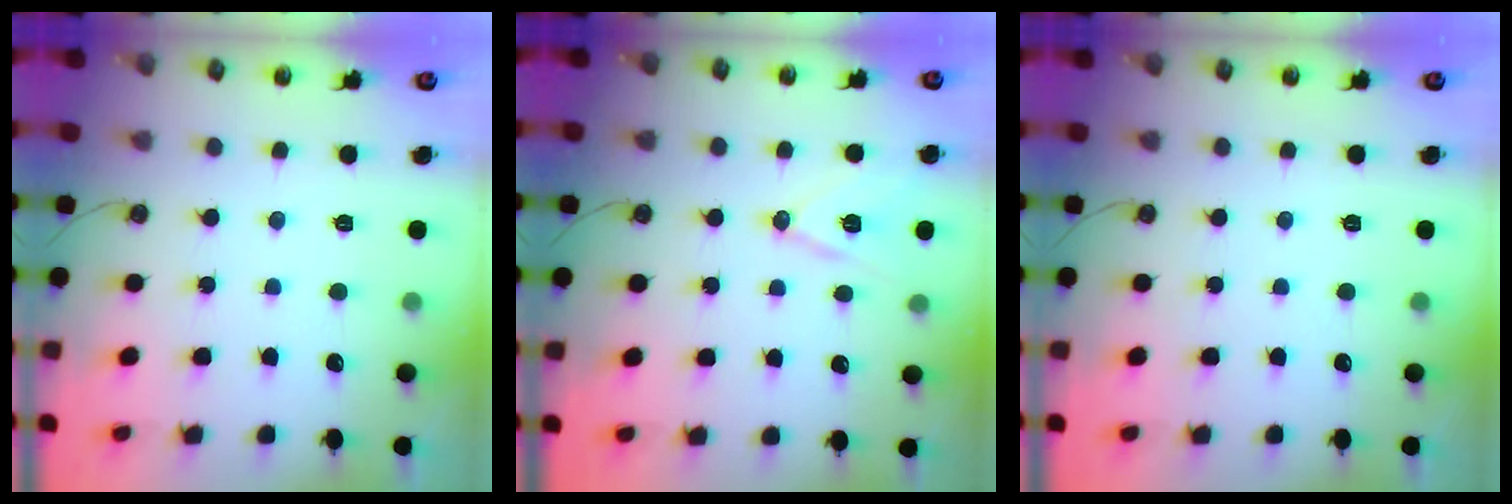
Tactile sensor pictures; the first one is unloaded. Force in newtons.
{"total": 10.7, "press": 10.1, "slide": 3.4}
{"total": 0.0}